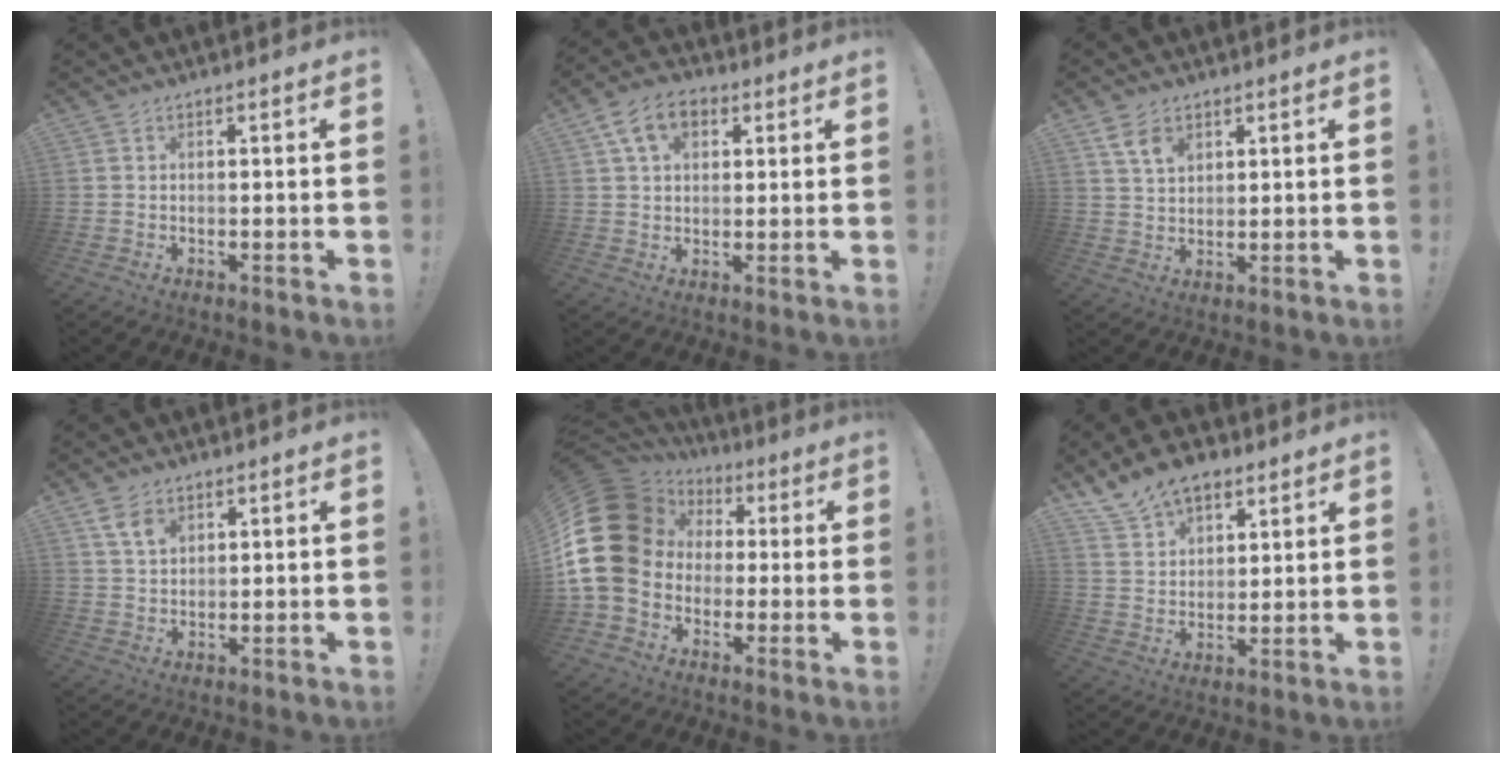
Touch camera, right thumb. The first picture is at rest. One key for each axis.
{"total": 8.9, "fx": 3.5, "fy": 5.9, "fz": 5.8, "tx": -0.096, "ty": 0.010, "tz": 0.066}
{"total": 6.0, "fx": 3.5, "fy": 3.6, "fz": 3.3, "tx": -0.050, "ty": -0.015, "tz": 0.063}
{"total": 5.4, "fx": 3.0, "fy": 3.3, "fz": 3.1, "tx": -0.044, "ty": -0.012, "tz": 0.054}
{"total": 21.4, "fx": 1.4, "fy": 17.1, "fz": 12.8, "tx": -0.242, "ty": 0.001, "tz": 0.051}
{"total": 10.4, "fx": 7.8, "fy": 5.7, "fz": 3.6, "tx": -0.070, "ty": -0.043, "tz": 0.152}